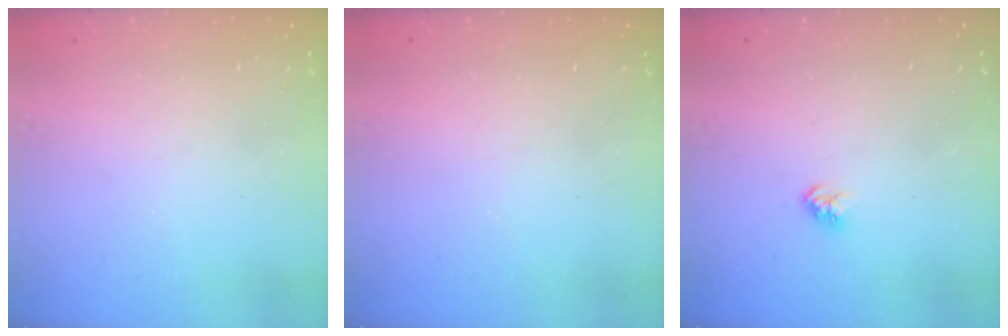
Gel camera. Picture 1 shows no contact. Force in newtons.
{"total": 0.0}
{"total": 3.2, "press": 3.1, "slide": 0.4}